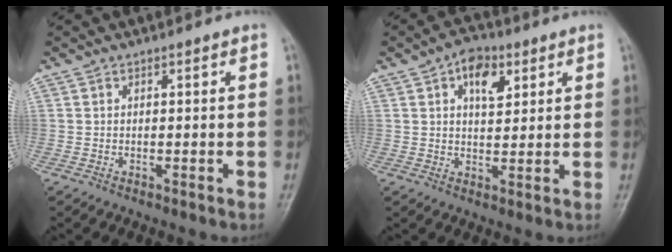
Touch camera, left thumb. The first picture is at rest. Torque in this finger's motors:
{"motor_torque": [0.29, 0.19, 0.71, -0.20, 0.04]}